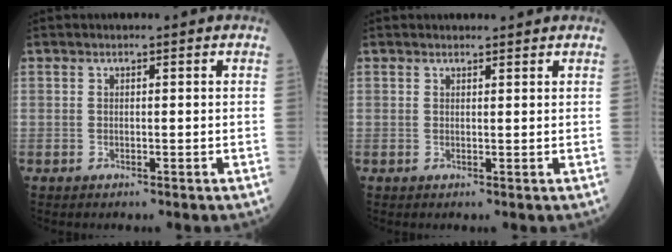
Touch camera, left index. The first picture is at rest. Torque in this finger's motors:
{"motor_torque": [0.10, -0.74, -0.13, -0.01]}